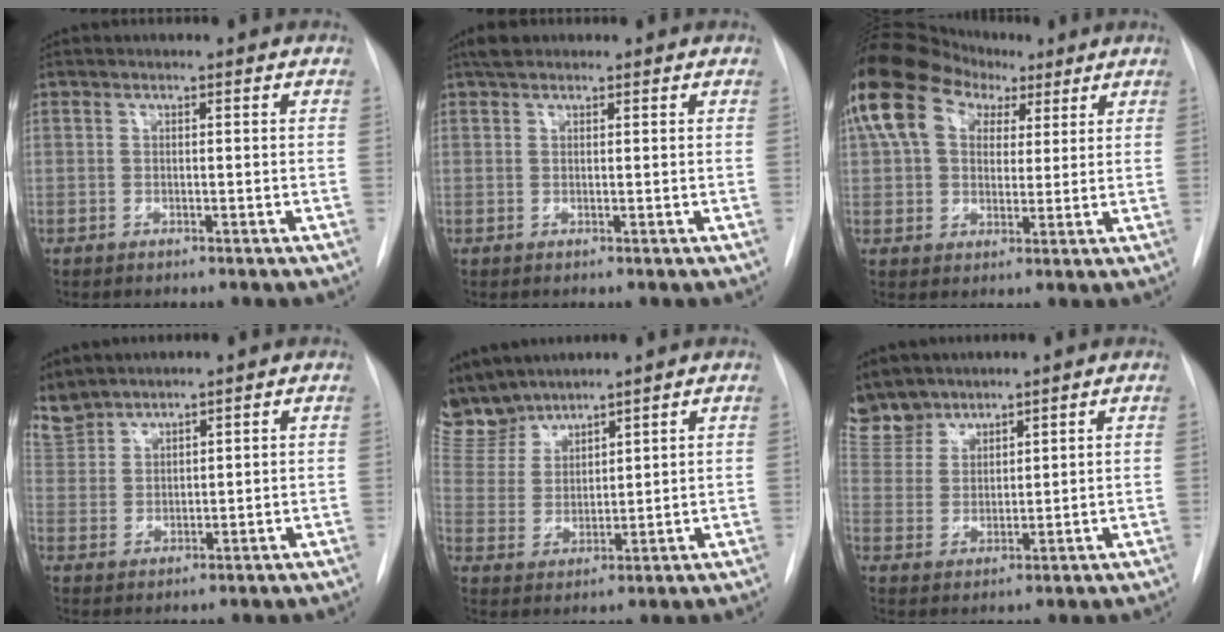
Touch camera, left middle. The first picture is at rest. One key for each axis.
{"total": 2.2, "fx": 1.7, "fy": 0.9, "fz": 0.9, "tx": -0.017, "ty": 0.013, "tz": 0.028}
{"total": 16.0, "fx": 7.8, "fy": 10.8, "fz": 8.9, "tx": -0.193, "ty": 0.066, "tz": 0.135}
{"total": 7.3, "fx": 6.8, "fy": 2.3, "fz": 0.7, "tx": -0.025, "ty": 0.011, "tz": 0.151}
{"total": 9.1, "fx": 8.6, "fy": 2.3, "fz": 1.4, "tx": -0.049, "ty": 0.008, "tz": 0.192}
{"total": 9.4, "fx": 8.2, "fy": 4.5, "fz": 1.2, "tx": -0.036, "ty": 0.008, "tz": 0.176}